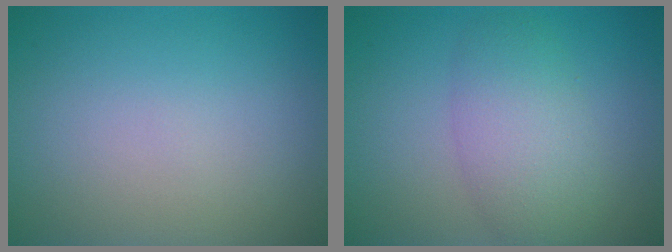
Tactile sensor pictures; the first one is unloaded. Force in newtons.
{"total": 4.5, "press": 4.5, "slide": 0.3}